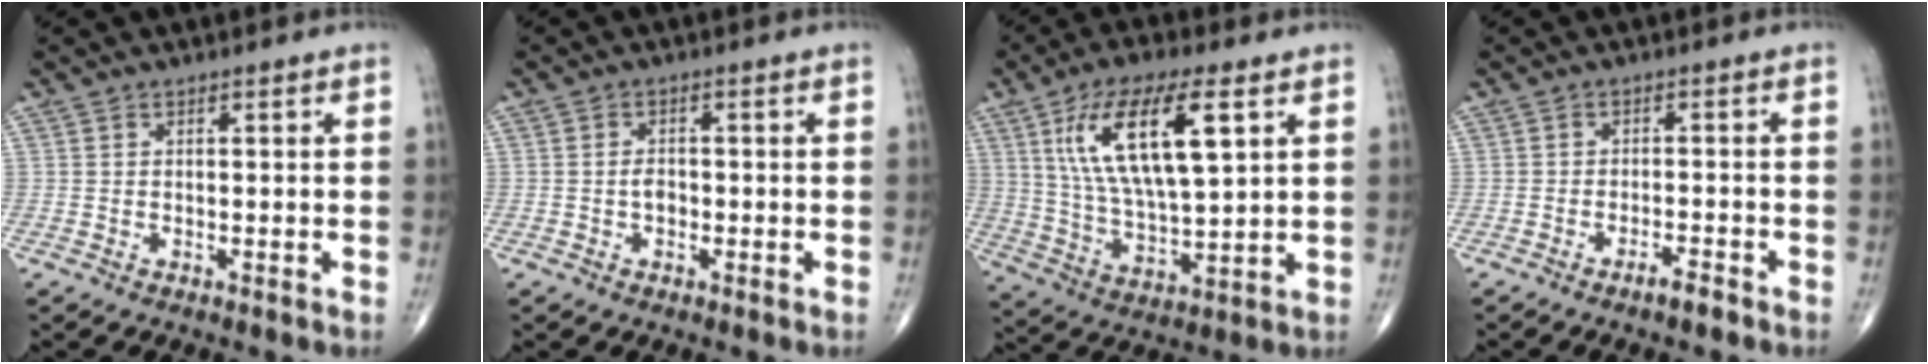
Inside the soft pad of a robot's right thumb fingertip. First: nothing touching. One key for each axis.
{"total": 2.1, "fx": -0.5, "fy": 1.4, "fz": 1.5, "tx": -0.022, "ty": 0.006, "tz": -0.010}
{"total": 17.9, "fx": 6.4, "fy": 6.0, "fz": 15.6, "tx": -0.285, "ty": -0.018, "tz": 0.120}
{"total": 2.7, "fx": -2.0, "fy": 0.4, "fz": 1.7, "tx": -0.032, "ty": 0.007, "tz": -0.037}